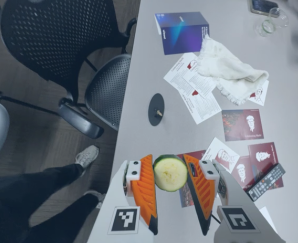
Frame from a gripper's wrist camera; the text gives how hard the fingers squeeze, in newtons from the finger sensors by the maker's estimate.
{"total": 9.9, "left": 9.7, "right": 10.1}